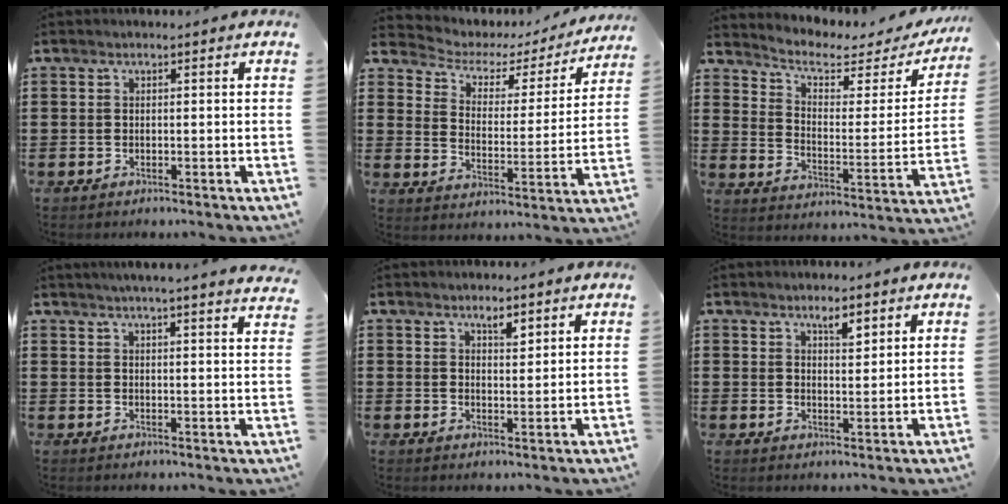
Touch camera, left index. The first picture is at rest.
{"total": 3.2, "force": [2.3, 1.9, 1.1], "torque": [-0.041, -0.018, 0.027]}
{"total": 4.5, "force": [3.2, 1.8, 2.6], "torque": [-0.061, -0.021, 0.045]}
{"total": 3.6, "force": [3.3, -1.0, 0.8], "torque": [-0.027, -0.016, 0.057]}
{"total": 3.0, "force": [2.2, 1.1, 1.7], "torque": [-0.021, -0.003, 0.036]}
{"total": 3.5, "force": [2.5, 1.1, 2.1], "torque": [-0.028, -0.001, 0.042]}